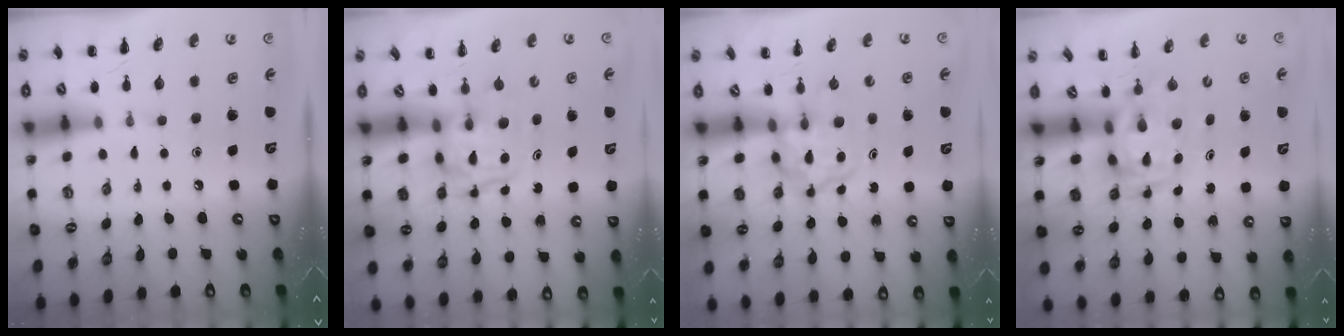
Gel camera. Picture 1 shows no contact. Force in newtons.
{"total": 3.8, "press": 3.8, "slide": 0.4}
{"total": 3.7, "press": 3.7, "slide": 0.4}
{"total": 3.2, "press": 3.1, "slide": 0.6}